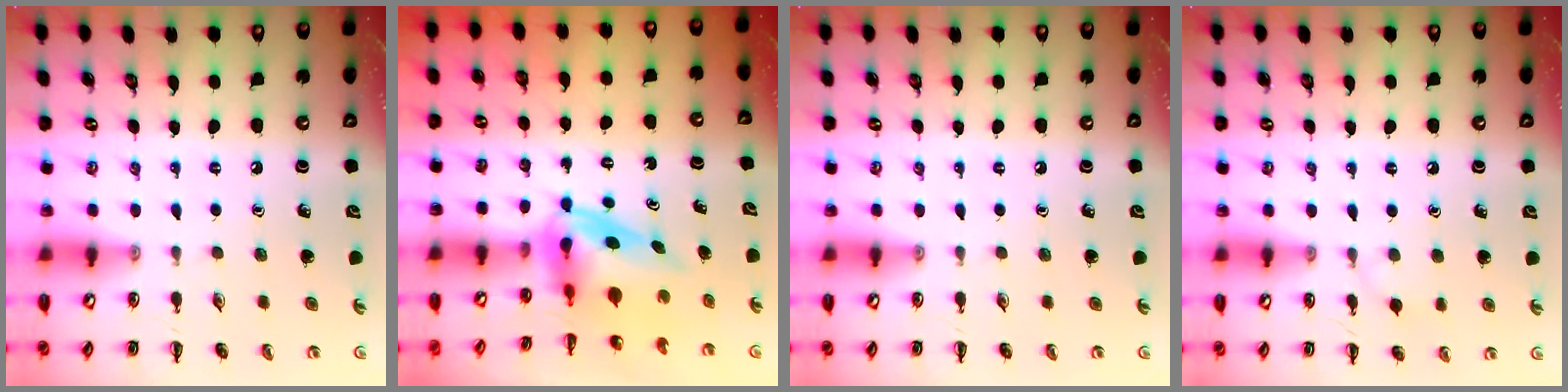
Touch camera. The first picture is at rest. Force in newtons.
{"total": 4.0, "press": 3.9, "slide": 0.7}
{"total": 0.0}
{"total": 5.6, "press": 5.4, "slide": 1.7}